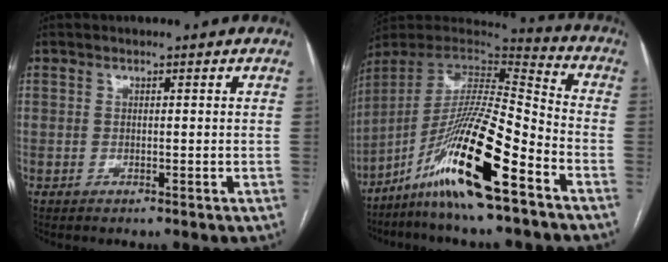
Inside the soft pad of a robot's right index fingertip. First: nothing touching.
{"total": 19.0, "force": [-10.8, 0.9, 15.5], "torque": [-0.318, -0.028, -0.205]}